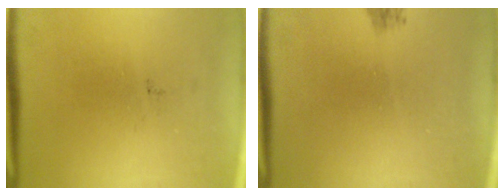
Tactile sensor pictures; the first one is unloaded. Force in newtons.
{"total": 1.1}